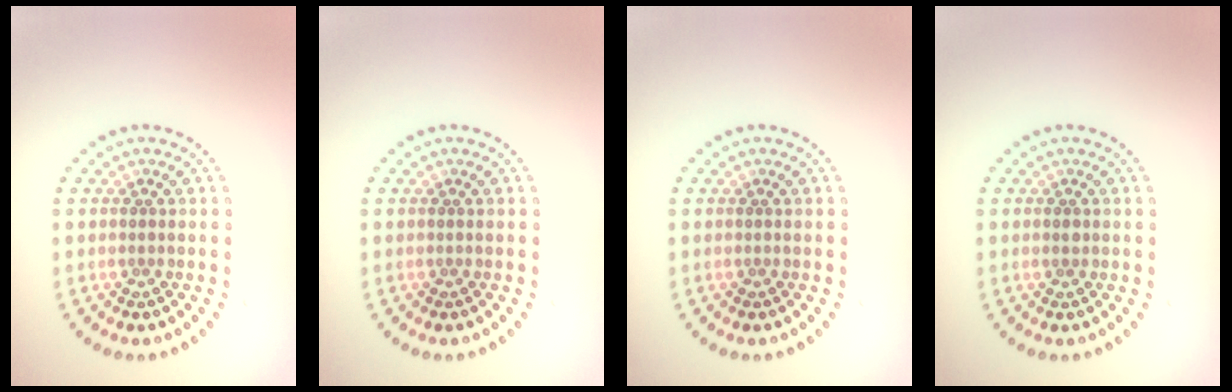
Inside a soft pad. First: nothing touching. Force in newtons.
{"total": 0.0}
{"total": 0.0}
{"total": 0.7, "press": 0.7, "slide": 0.1}